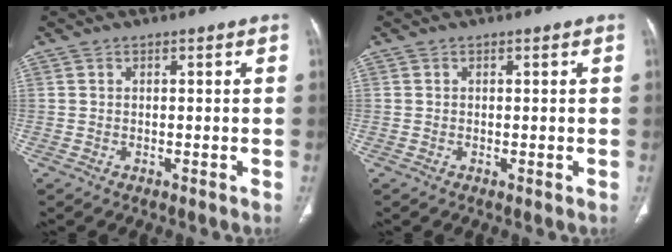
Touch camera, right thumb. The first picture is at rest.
{"total": 0.0}